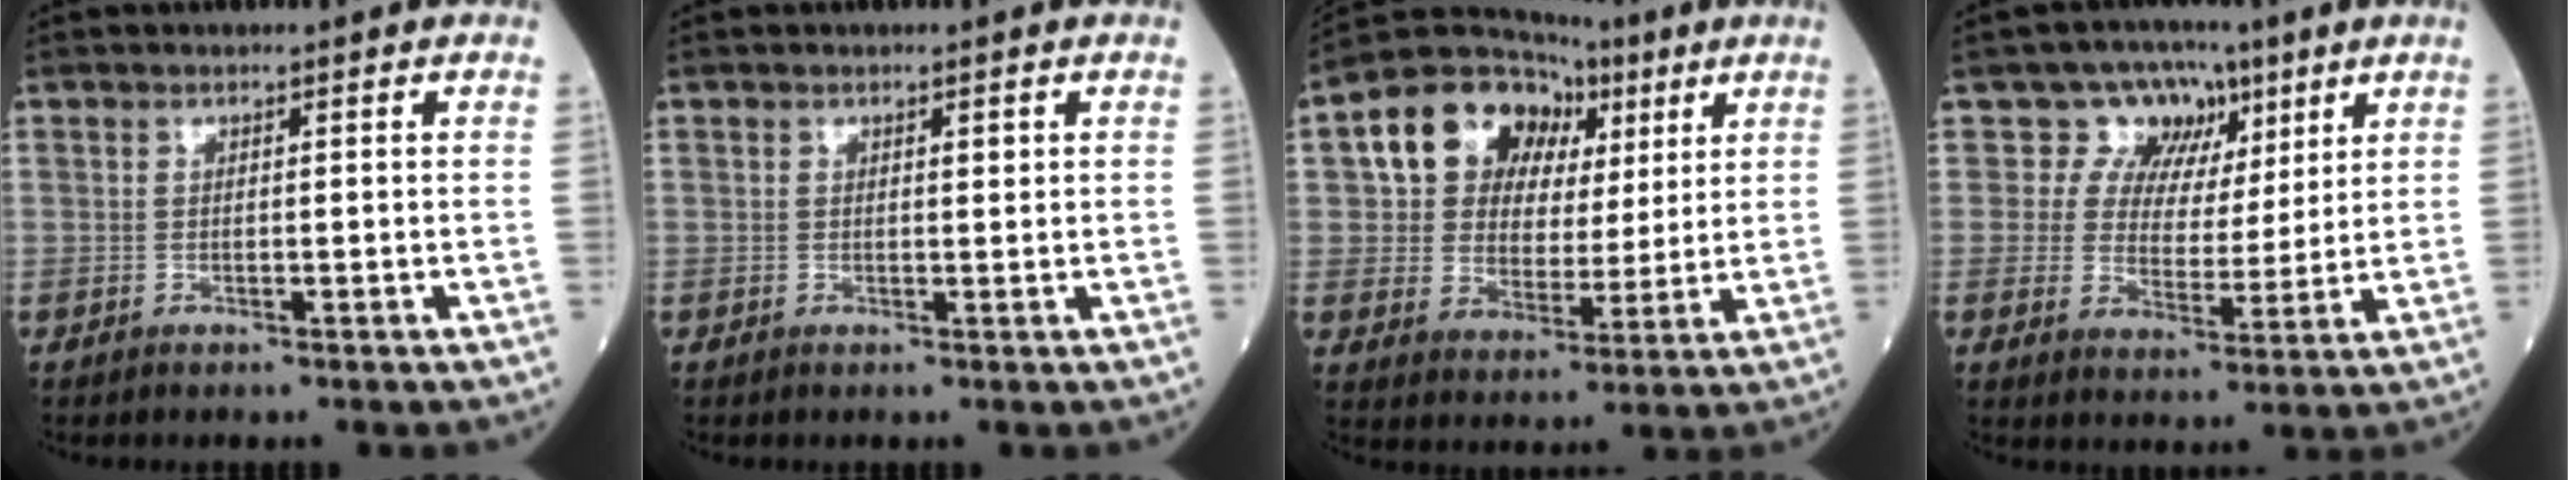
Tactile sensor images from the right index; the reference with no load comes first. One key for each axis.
{"total": 0.7, "fx": 0.3, "fy": 0.2, "fz": 0.6, "tx": -0.008, "ty": -0.001, "tz": 0.005}
{"total": 13.1, "fx": 5.2, "fy": 10.0, "fz": 6.8, "tx": -0.108, "ty": 0.044, "tz": 0.089}
{"total": 7.4, "fx": 3.7, "fy": 6.2, "fz": 1.7, "tx": -0.009, "ty": 0.016, "tz": 0.058}